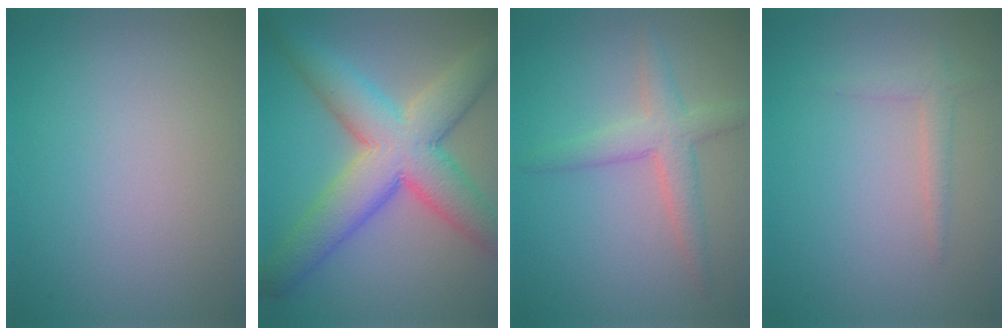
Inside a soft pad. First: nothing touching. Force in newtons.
{"total": 9.8, "press": 9.8, "slide": 0.4}
{"total": 3.2, "press": 3.2, "slide": 0.1}
{"total": 1.4, "press": 1.4, "slide": 0.1}